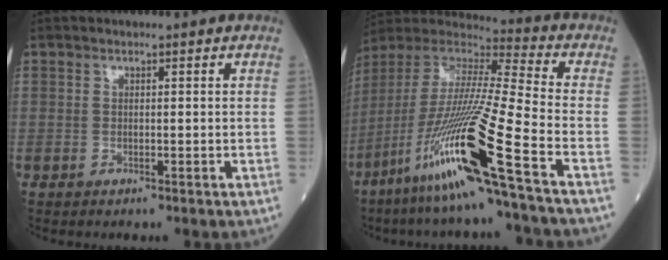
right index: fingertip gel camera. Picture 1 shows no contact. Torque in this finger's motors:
{"motor_torque": [1.89, -0.25, 1.05, 0.21]}